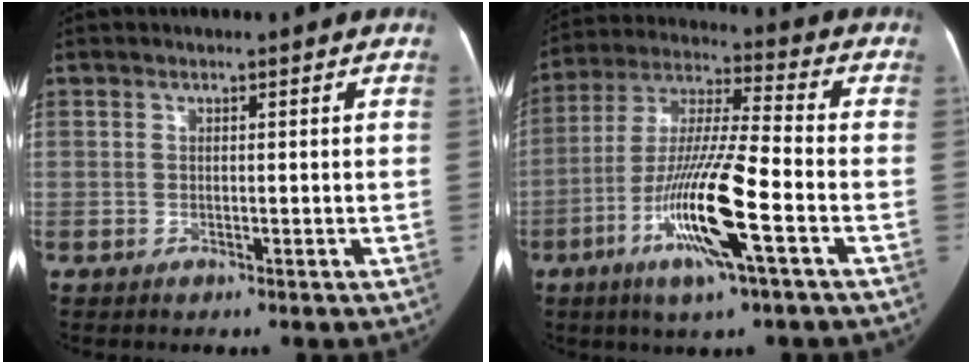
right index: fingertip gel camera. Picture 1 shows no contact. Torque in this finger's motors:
{"motor_torque": [1.27, -0.87, 0.47, 0.16]}